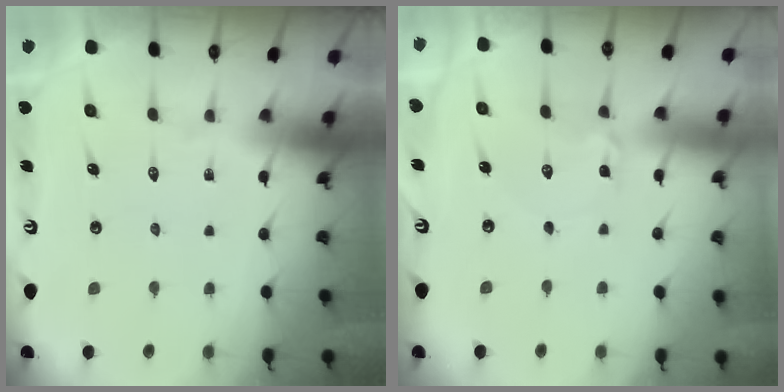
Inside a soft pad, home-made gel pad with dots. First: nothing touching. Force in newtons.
{"total": 2.3, "press": 2.3, "slide": 0.2}